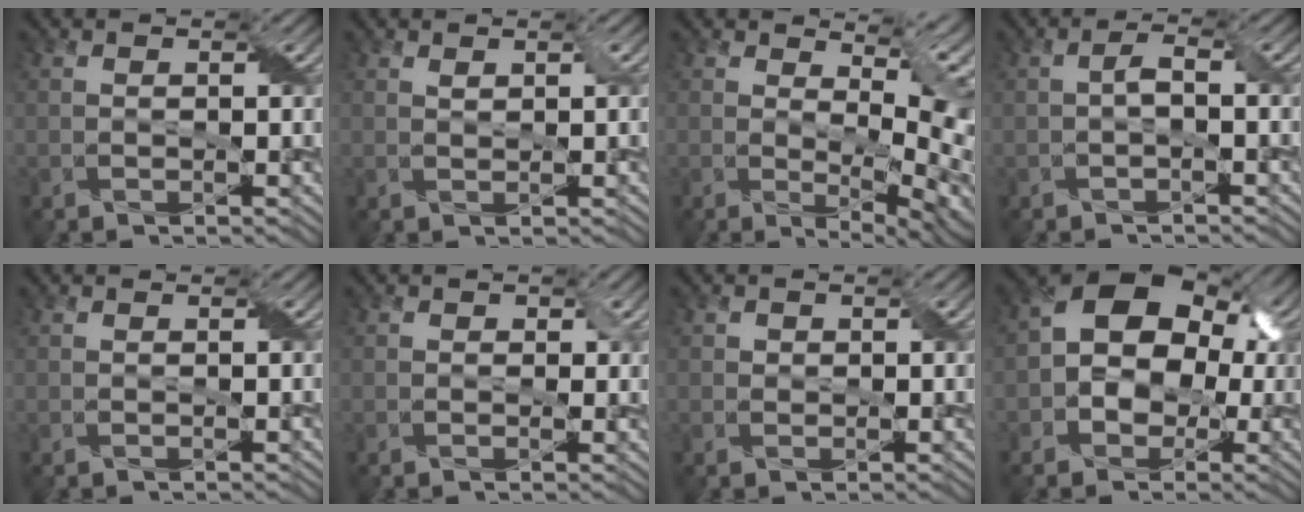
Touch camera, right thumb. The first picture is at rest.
{"total": 0.9, "force": [0.5, 0.4, 0.6], "torque": [-0.016, -0.001, 0.012]}
{"total": 10.2, "force": [2.7, 4.5, 8.7], "torque": [-0.133, -0.017, 0.059]}
{"total": 1.4, "force": [-0.4, 0.4, 1.3], "torque": [-0.029, 0.007, -0.009]}
{"total": 0.0}
{"total": 1.3, "force": [0.2, 1.0, 0.7], "torque": [-0.009, -0.005, 0.003]}
{"total": 0.8, "force": [0.3, 0.7, 0.1], "torque": [-0.003, -0.001, 0.003]}
{"total": 12.0, "force": [0.1, 9.0, 7.9], "torque": [-0.098, 0.023, -0.021]}